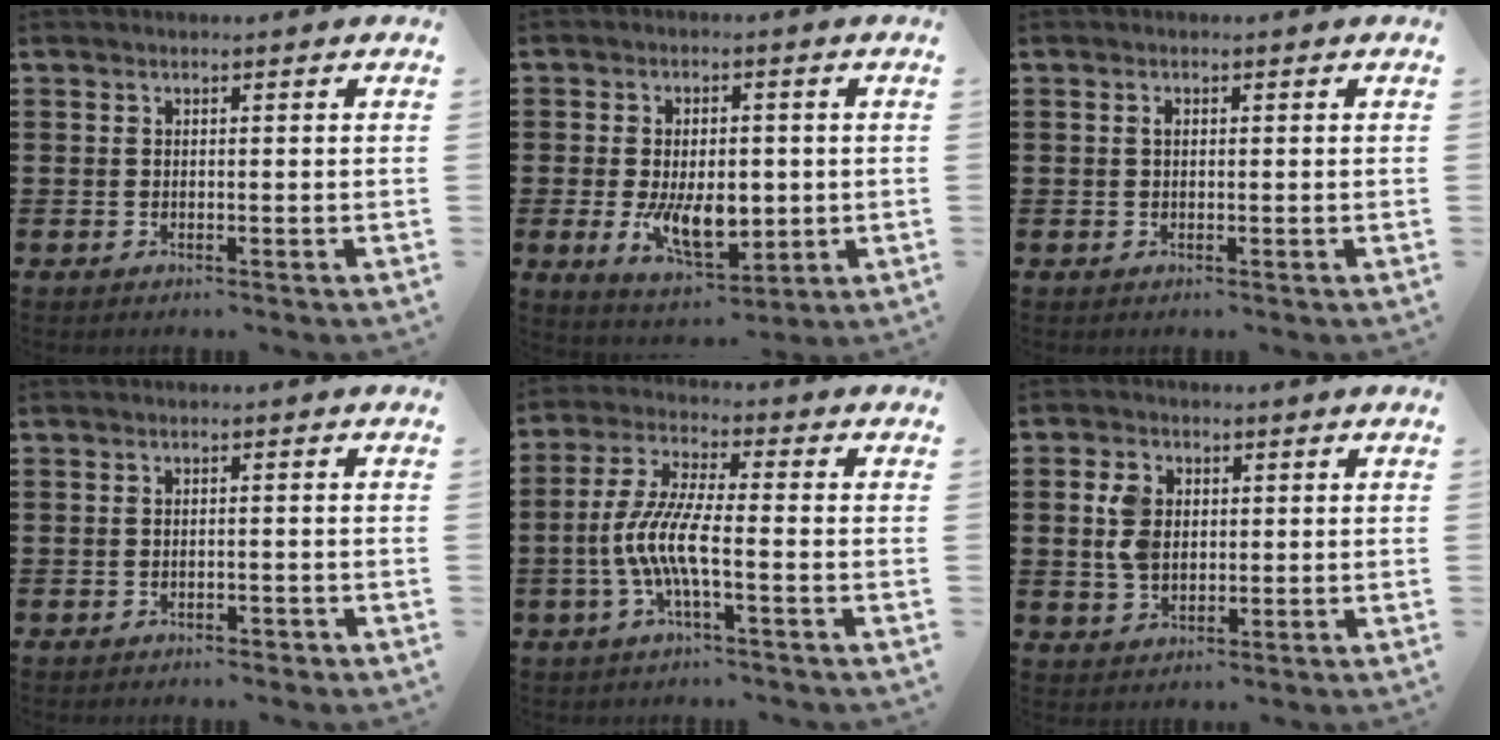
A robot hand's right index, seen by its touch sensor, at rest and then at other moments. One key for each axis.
{"total": 9.2, "fx": -1.1, "fy": 5.4, "fz": 7.4, "tx": -0.123, "ty": -0.002, "tz": -0.019}
{"total": 0.8, "fx": 0.1, "fy": 0.5, "fz": 0.6, "tx": -0.013, "ty": 0.002, "tz": 0.002}
{"total": 1.0, "fx": -0.9, "fy": 0.3, "fz": 0.3, "tx": -0.011, "ty": -0.002, "tz": -0.018}
{"total": 7.9, "fx": -2.5, "fy": 1.6, "fz": 7.4, "tx": -0.174, "ty": -0.015, "tz": -0.058}
{"total": 4.9, "fx": 0.7, "fy": 3.5, "fz": 3.3, "tx": -0.090, "ty": 0.007, "tz": 0.007}